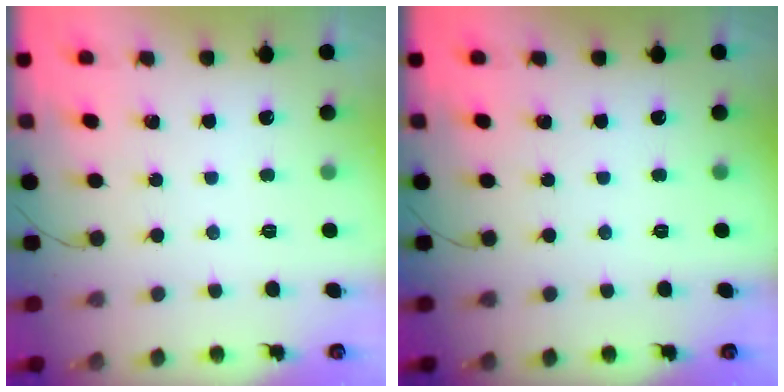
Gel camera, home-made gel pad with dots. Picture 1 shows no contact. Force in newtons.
{"total": 0.0}